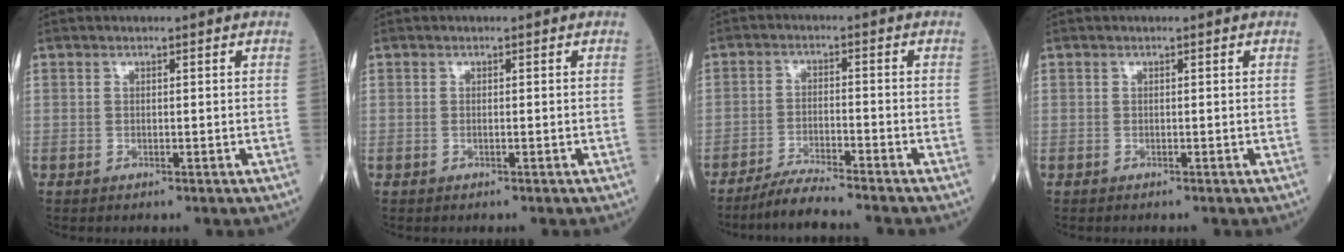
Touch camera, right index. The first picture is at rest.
{"total": 0.0}
{"total": 6.3, "force": [-5.7, -0.9, 2.6], "torque": [-0.046, -0.024, -0.100]}
{"total": 0.0}